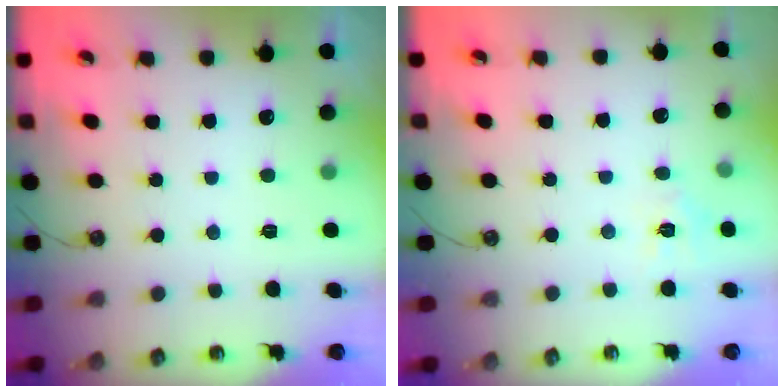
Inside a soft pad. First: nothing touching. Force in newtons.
{"total": 6.3, "press": 6.3, "slide": 0.8}